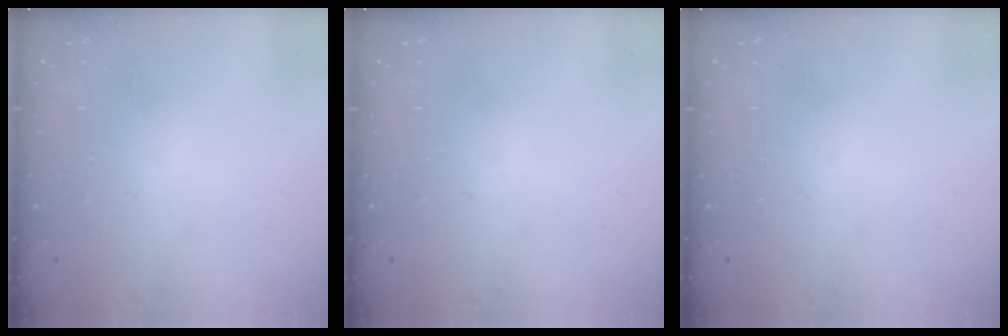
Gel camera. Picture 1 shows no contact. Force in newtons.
{"total": 0.0}
{"total": 0.0}